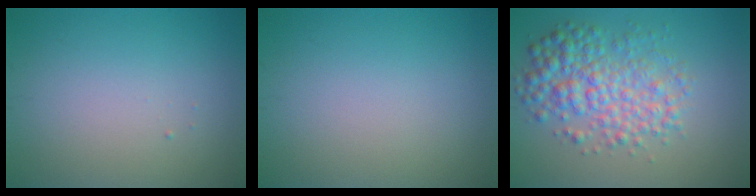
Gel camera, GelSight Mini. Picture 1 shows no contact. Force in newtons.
{"total": 0.0}
{"total": 5.5, "press": 5.5, "slide": 0.1}